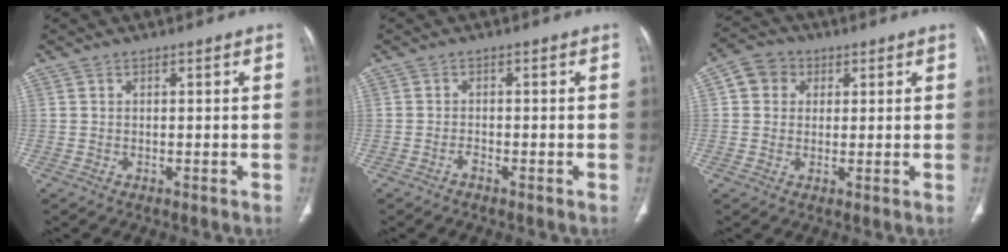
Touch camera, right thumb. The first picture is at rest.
{"total": 0.8, "force": [-0.7, 0.2, 0.3], "torque": [-0.008, 0.007, -0.015]}
{"total": 5.5, "force": [1.5, 4.9, 2.1], "torque": [-0.017, 0.006, 0.018]}